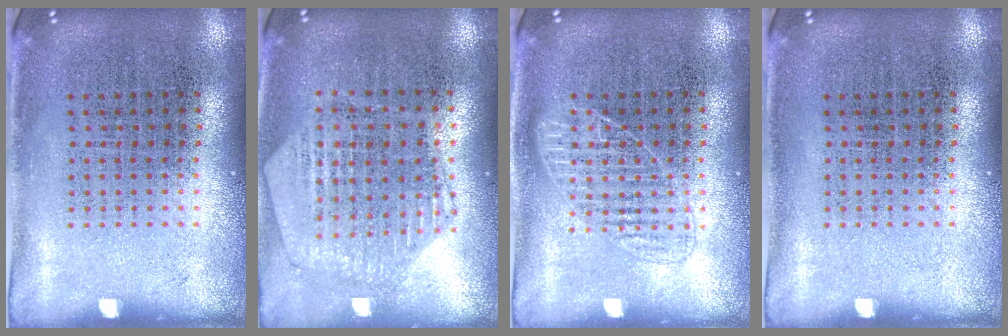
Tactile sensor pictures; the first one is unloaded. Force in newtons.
{"total": 1.2, "press": 1.1, "slide": 0.2}
{"total": 1.8, "press": 1.8, "slide": 0.3}
{"total": 0.0}